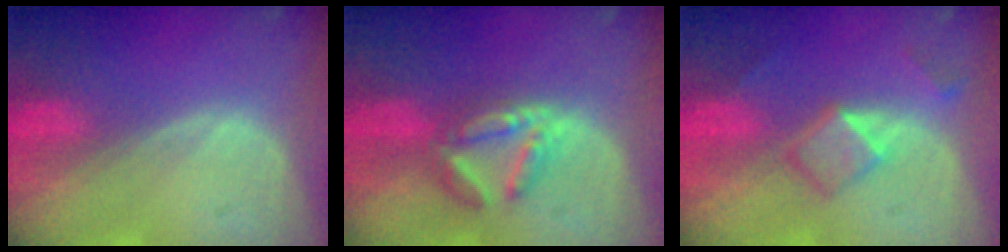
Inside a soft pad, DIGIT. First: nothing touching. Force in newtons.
{"total": 6.2, "press": 5.7, "slide": 2.5}
{"total": 5.3, "press": 4.5, "slide": 2.9}